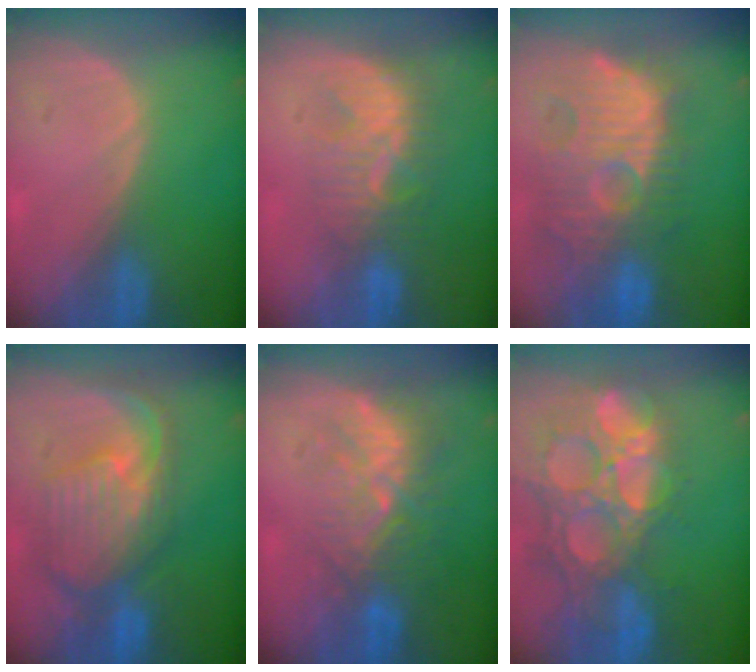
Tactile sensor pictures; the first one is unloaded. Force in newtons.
{"total": 7.7, "press": 7.4, "slide": 2.3}
{"total": 13.1, "press": 12.3, "slide": 4.4}
{"total": 10.9, "press": 9.6, "slide": 5.2}
{"total": 9.0, "press": 8.5, "slide": 3.1}
{"total": 14.9, "press": 12.3, "slide": 8.3}